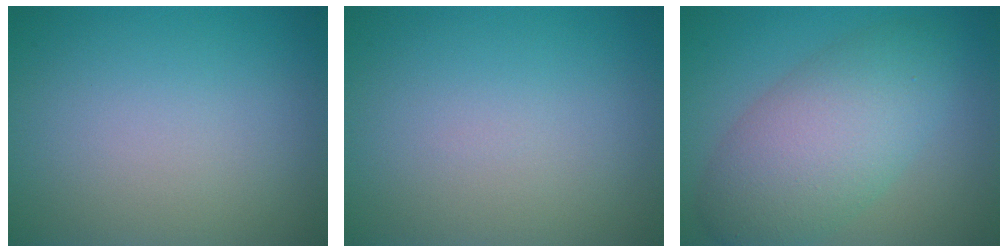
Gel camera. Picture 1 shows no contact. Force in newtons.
{"total": 0.0}
{"total": 7.3, "press": 7.3, "slide": 0.3}